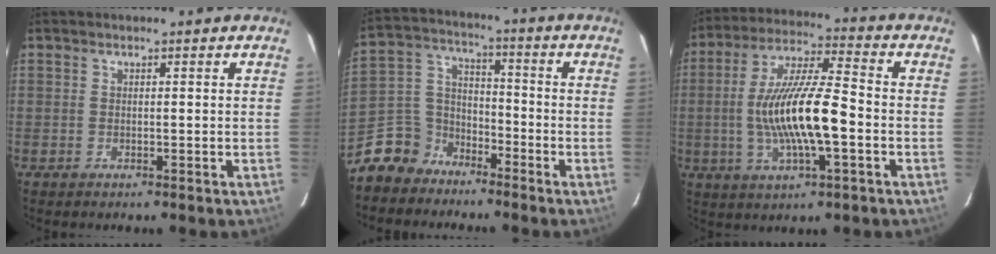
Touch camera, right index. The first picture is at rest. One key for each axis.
{"total": 8.8, "fx": -6.5, "fy": 5.9, "fz": 0.9, "tx": -0.039, "ty": 0.048, "tz": -0.133}
{"total": 15.5, "fx": -2.7, "fy": 3.0, "fz": 15.0, "tx": -0.290, "ty": 0.001, "tz": -0.050}